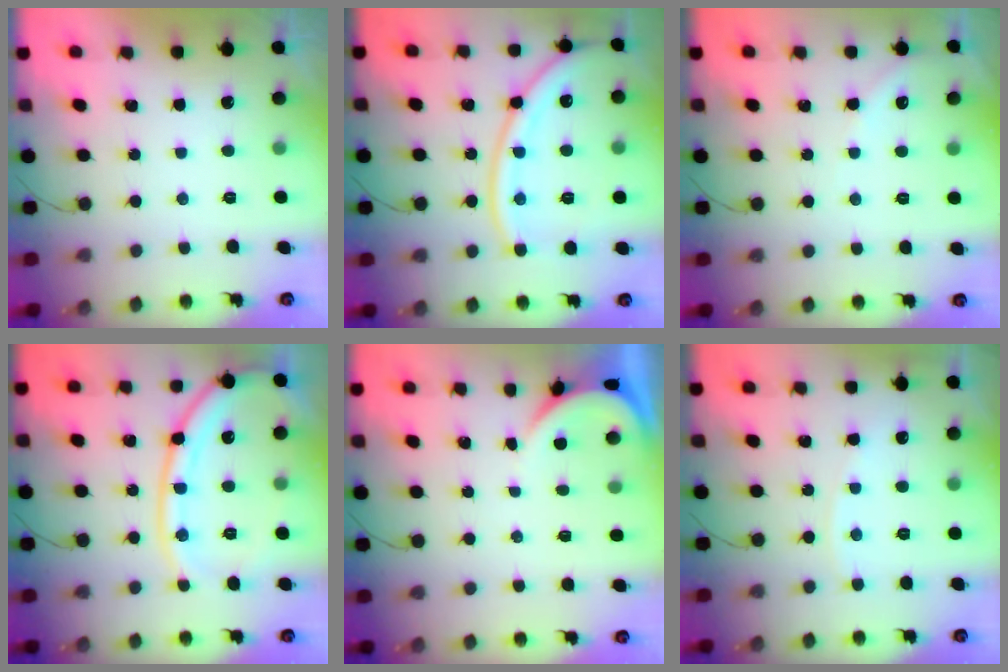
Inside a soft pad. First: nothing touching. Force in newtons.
{"total": 16.3, "press": 16.1, "slide": 2.0}
{"total": 2.2, "press": 2.2, "slide": 0.4}
{"total": 16.4, "press": 16.4, "slide": 1.6}
{"total": 2.1, "press": 2.1, "slide": 0.2}
{"total": 4.0, "press": 3.9, "slide": 0.6}